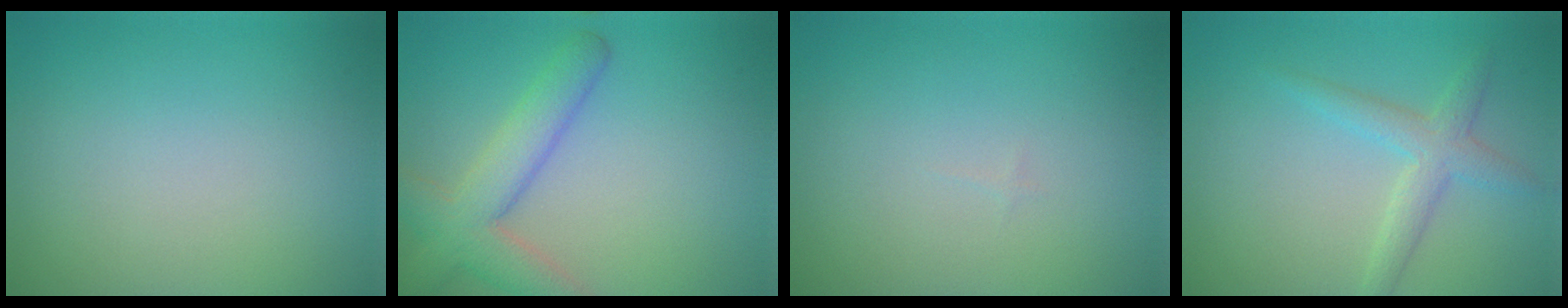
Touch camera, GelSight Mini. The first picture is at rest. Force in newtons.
{"total": 5.2, "press": 5.2, "slide": 0.4}
{"total": 0.0}
{"total": 2.6, "press": 2.6, "slide": 0.0}